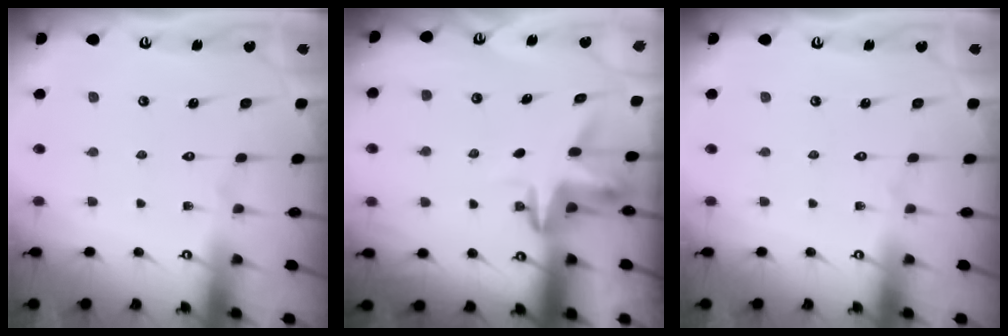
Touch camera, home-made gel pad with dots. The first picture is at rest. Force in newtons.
{"total": 3.5, "press": 3.5, "slide": 0.2}
{"total": 0.0}